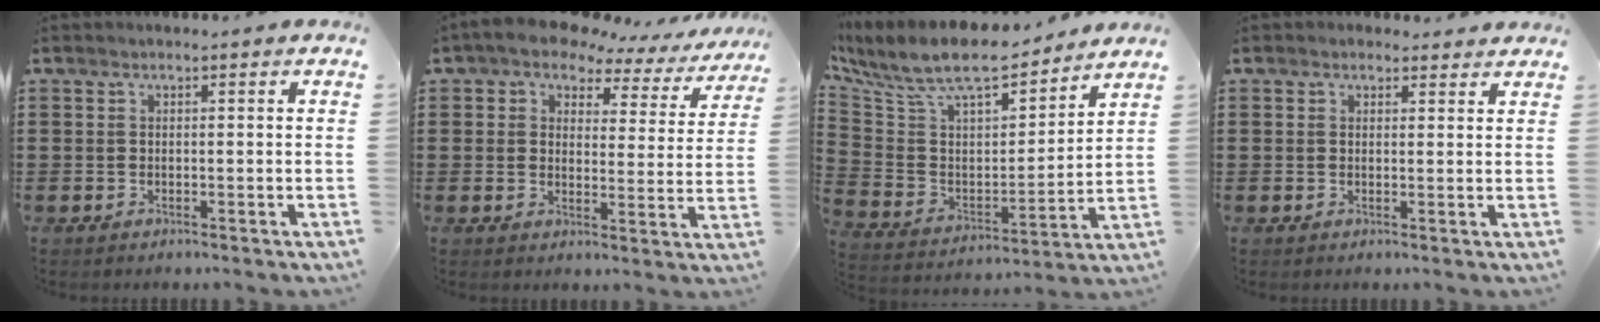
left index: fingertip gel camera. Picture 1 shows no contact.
{"total": 4.8, "force": [4.0, 2.1, 1.5], "torque": [-0.048, -0.021, 0.064]}
{"total": 10.0, "force": [8.3, 2.8, 4.8], "torque": [-0.133, -0.058, 0.142]}
{"total": 1.6, "force": [1.4, 0.7, 0.2], "torque": [-0.008, 0.006, 0.027]}